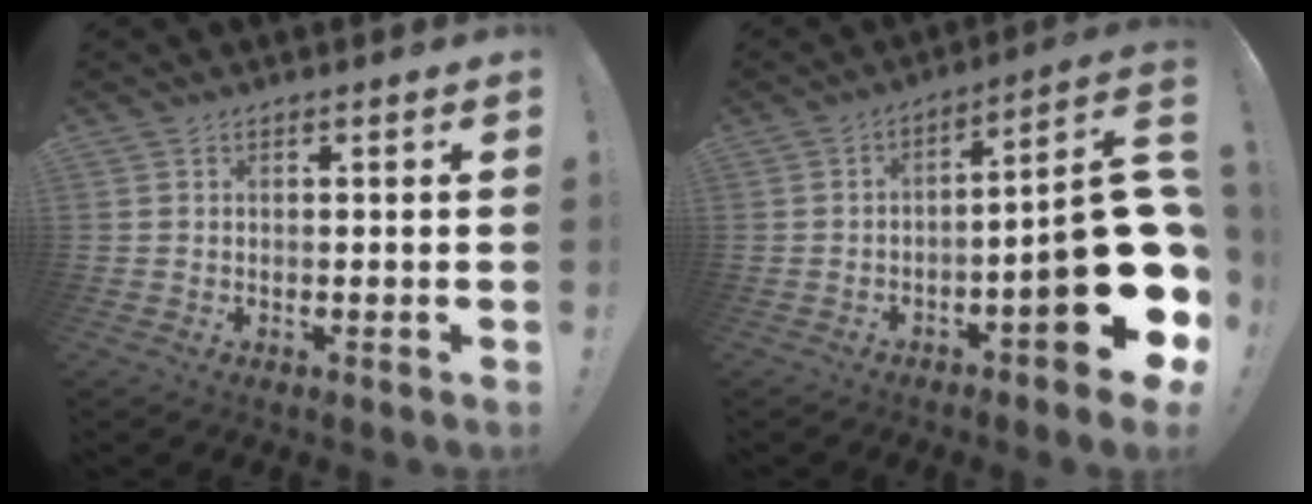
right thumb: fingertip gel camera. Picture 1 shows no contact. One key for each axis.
{"total": 19.7, "fx": -6.3, "fy": 4.9, "fz": 18.0, "tx": -0.237, "ty": 0.029, "tz": -0.094}